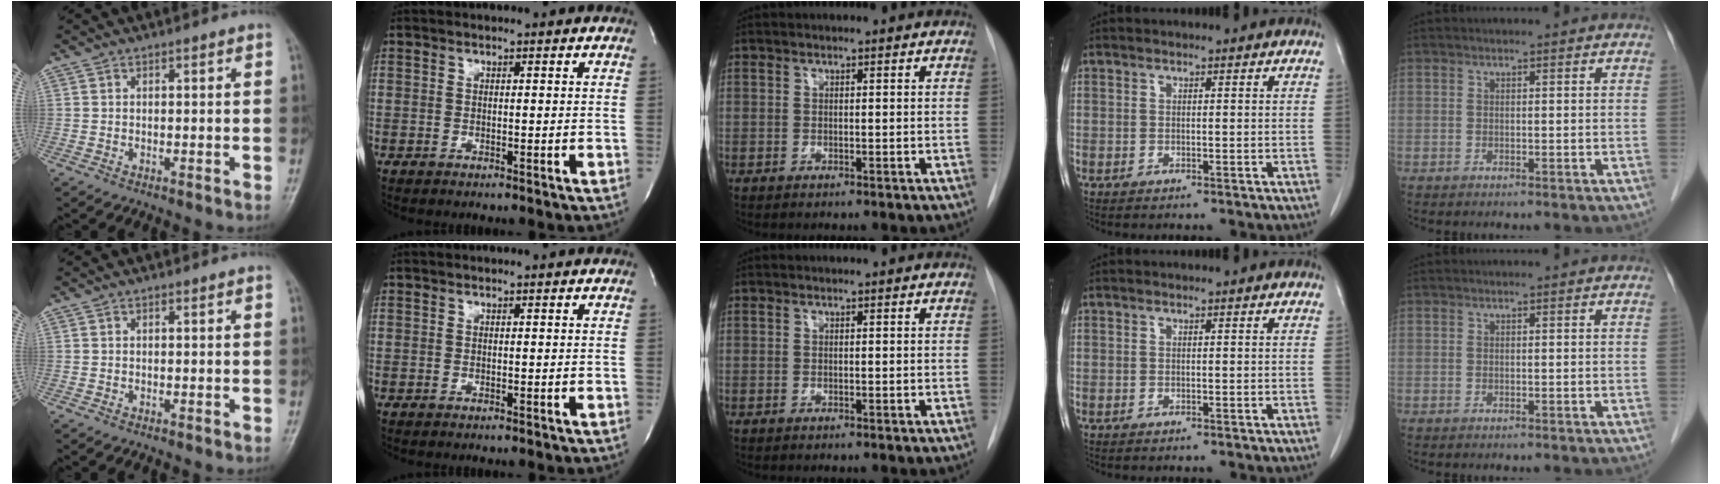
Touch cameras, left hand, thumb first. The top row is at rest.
{}